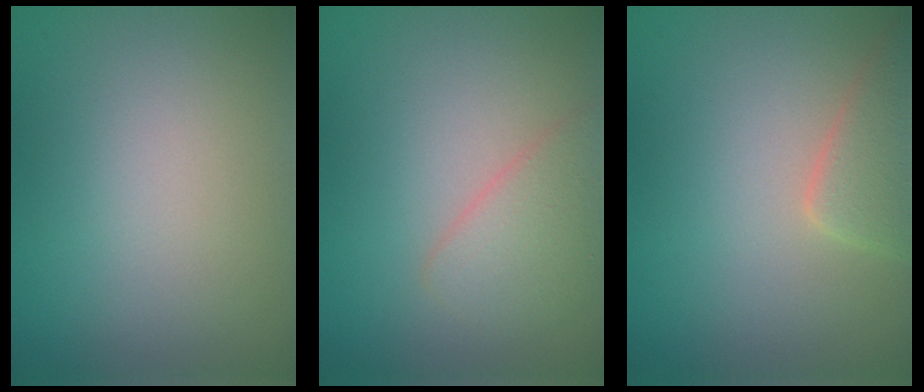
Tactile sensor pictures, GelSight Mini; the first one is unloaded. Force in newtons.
{"total": 2.6, "press": 2.6, "slide": 0.1}
{"total": 2.9, "press": 2.9, "slide": 0.3}